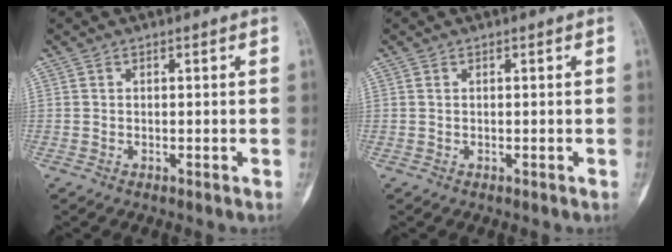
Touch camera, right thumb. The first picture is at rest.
{"total": 0.0}